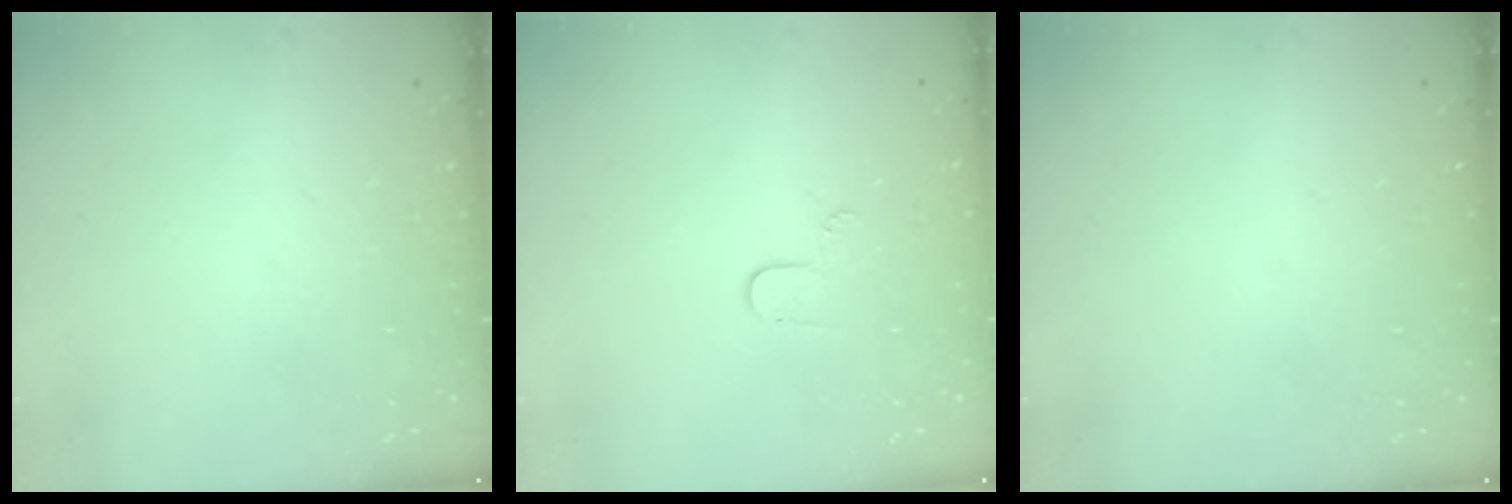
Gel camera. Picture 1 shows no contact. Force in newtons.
{"total": 3.8, "press": 3.8, "slide": 0.4}
{"total": 0.0}